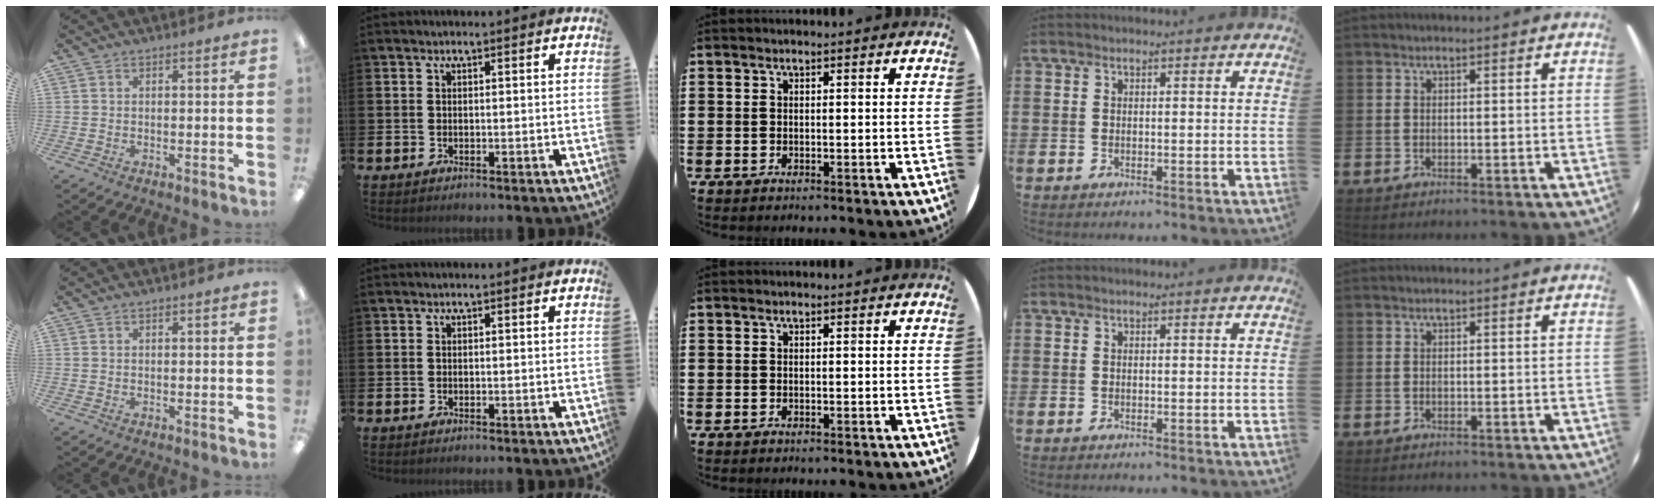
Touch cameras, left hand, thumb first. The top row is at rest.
{}